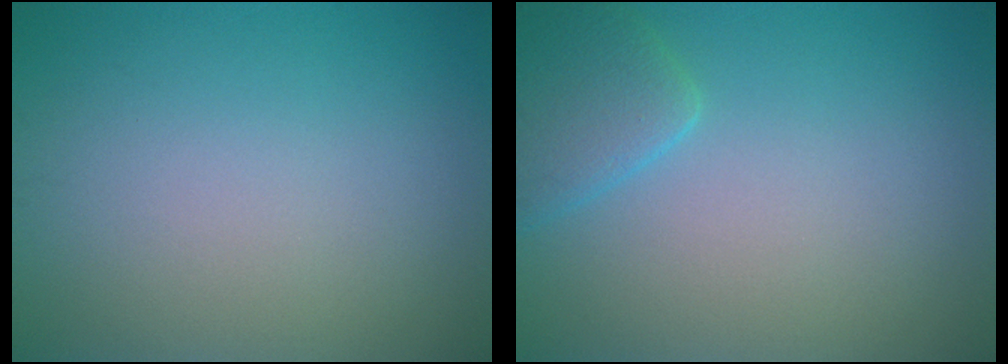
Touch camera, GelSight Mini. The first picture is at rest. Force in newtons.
{"total": 3.1, "press": 3.1, "slide": 0.2}